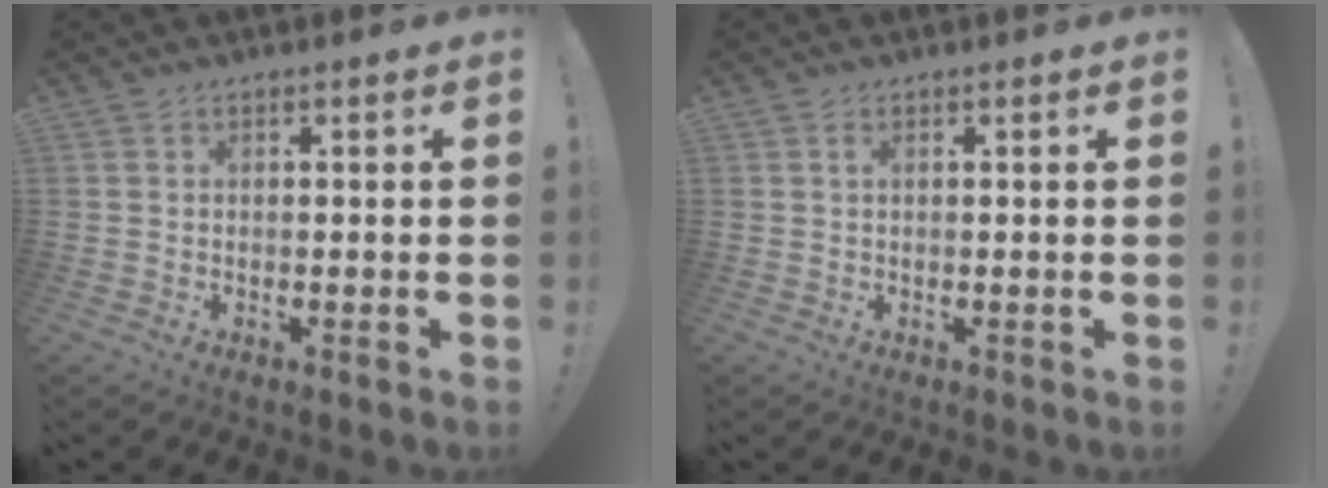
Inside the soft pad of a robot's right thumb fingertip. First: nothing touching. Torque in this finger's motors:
{"motor_torque": [-0.15, -0.28, -0.14, 0.30, 0.00]}